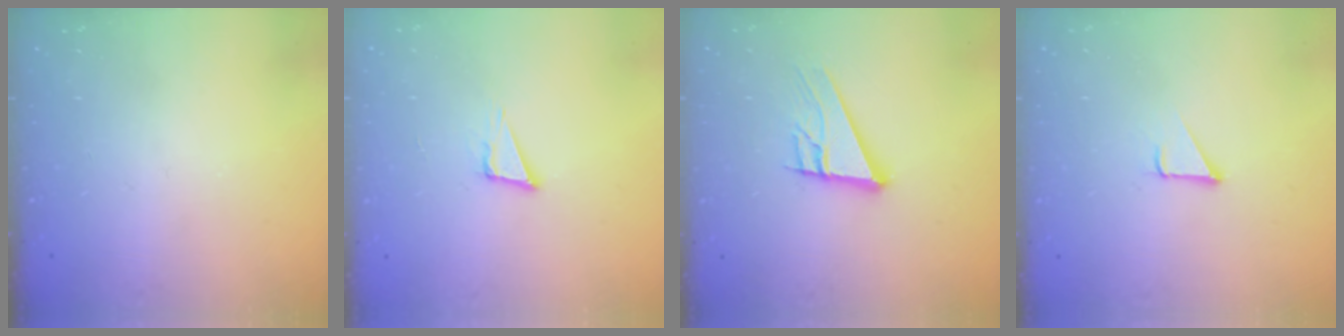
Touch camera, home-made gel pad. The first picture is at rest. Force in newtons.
{"total": 4.3, "press": 3.1, "slide": 3.0}
{"total": 11.4, "press": 11.3, "slide": 2.0}
{"total": 1.9, "press": 1.9, "slide": 0.1}